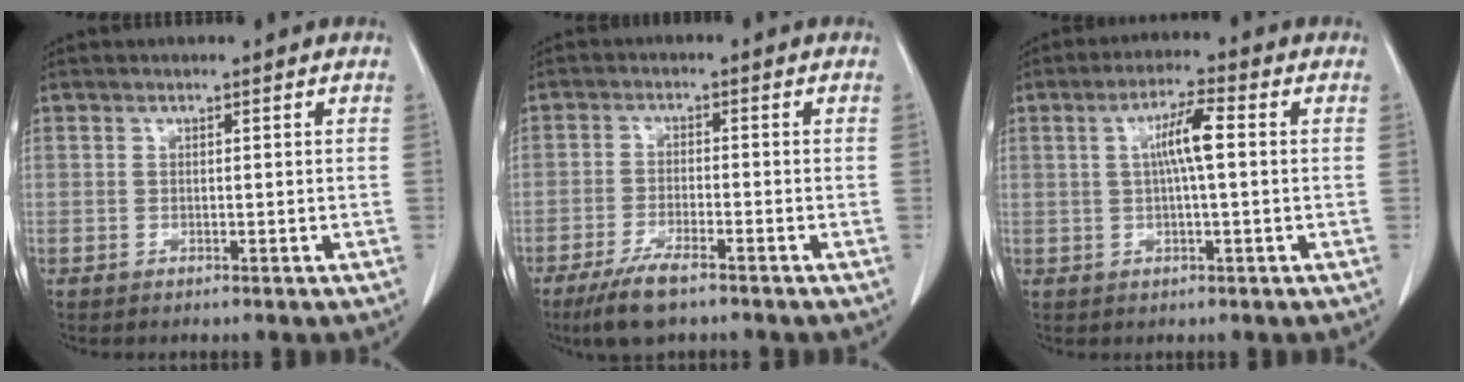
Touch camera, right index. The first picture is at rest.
{"total": 6.5, "force": [-4.6, 1.1, 4.4], "torque": [-0.090, -0.014, -0.081]}
{"total": 5.7, "force": [0.8, 0.4, 5.7], "torque": [-0.105, 0.010, 0.012]}